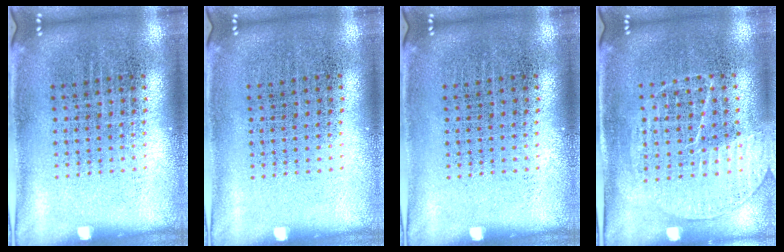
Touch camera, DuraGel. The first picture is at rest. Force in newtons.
{"total": 0.0}
{"total": 0.0}
{"total": 1.3, "press": 1.3, "slide": 0.2}